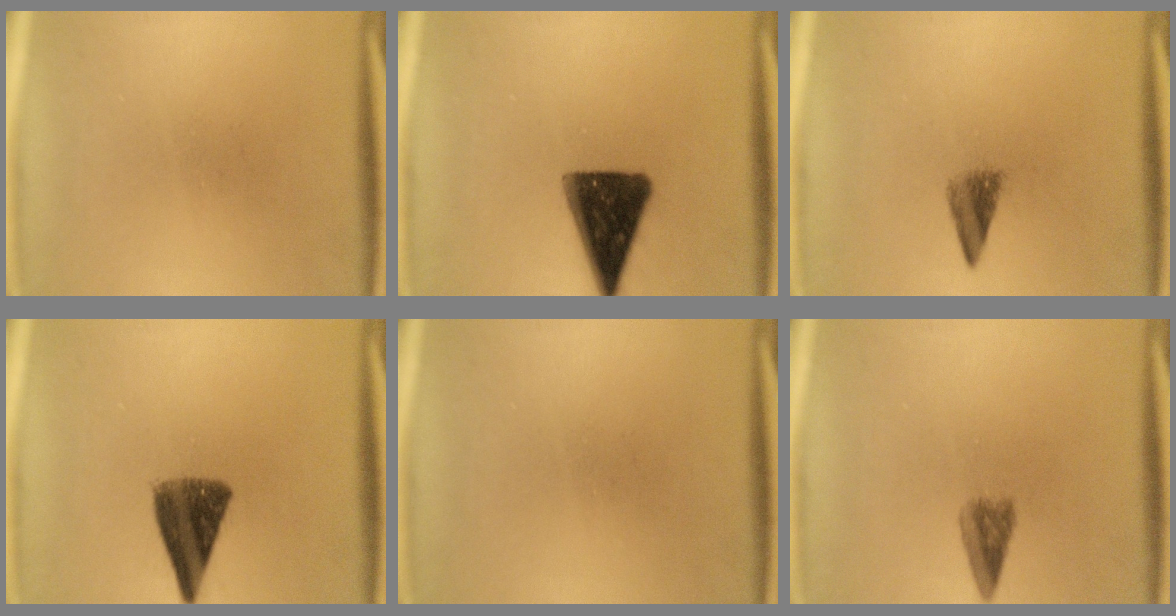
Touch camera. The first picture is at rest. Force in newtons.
{"total": 13.8}
{"total": 2.9}
{"total": 9.0}
{"total": 0.0}
{"total": 3.0}